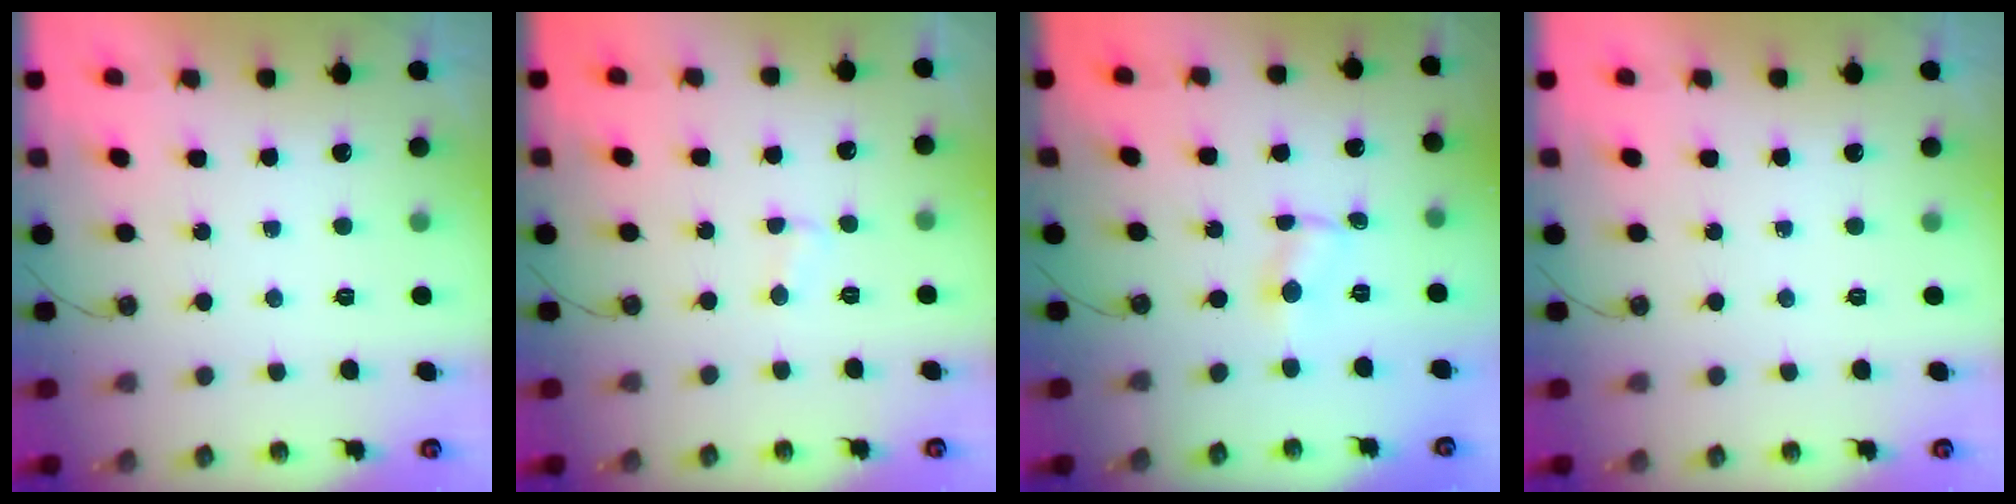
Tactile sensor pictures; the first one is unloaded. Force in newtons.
{"total": 2.3, "press": 2.3, "slide": 0.2}
{"total": 1.1, "press": 1.1, "slide": 0.2}
{"total": 0.0}